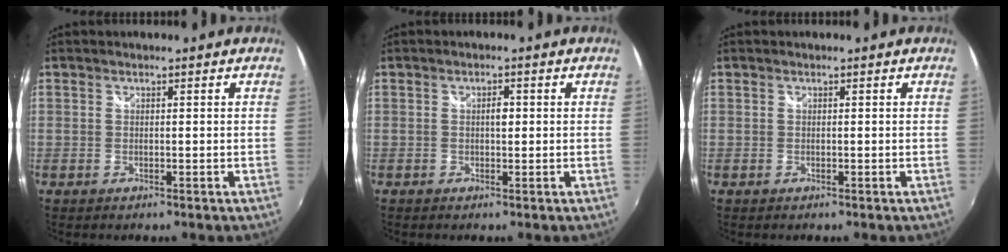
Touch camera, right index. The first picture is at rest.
{"total": 1.7, "force": [0.1, 0.9, 1.4], "torque": [-0.022, 0.004, 0.001]}
{"total": 0.0}